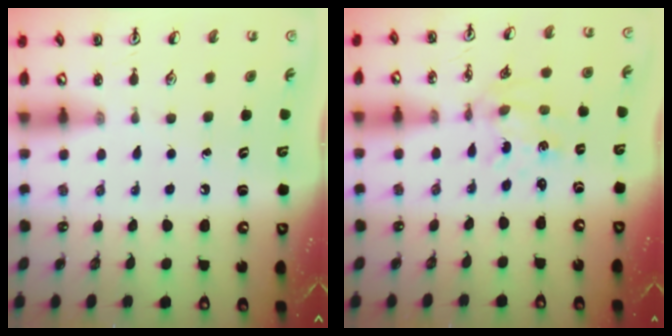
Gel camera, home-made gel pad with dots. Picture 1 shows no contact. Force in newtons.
{"total": 1.1, "press": 1.0, "slide": 0.4}